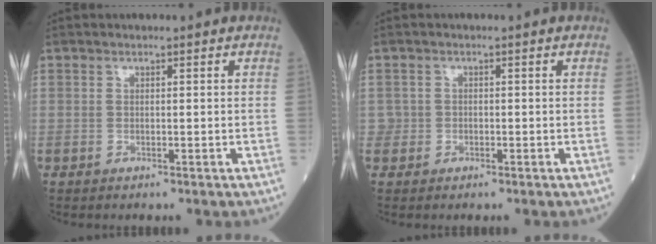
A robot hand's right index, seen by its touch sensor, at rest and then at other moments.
{"total": 1.3, "force": [-0.4, 1.3, 0.0], "torque": [0.007, 0.007, -0.009]}